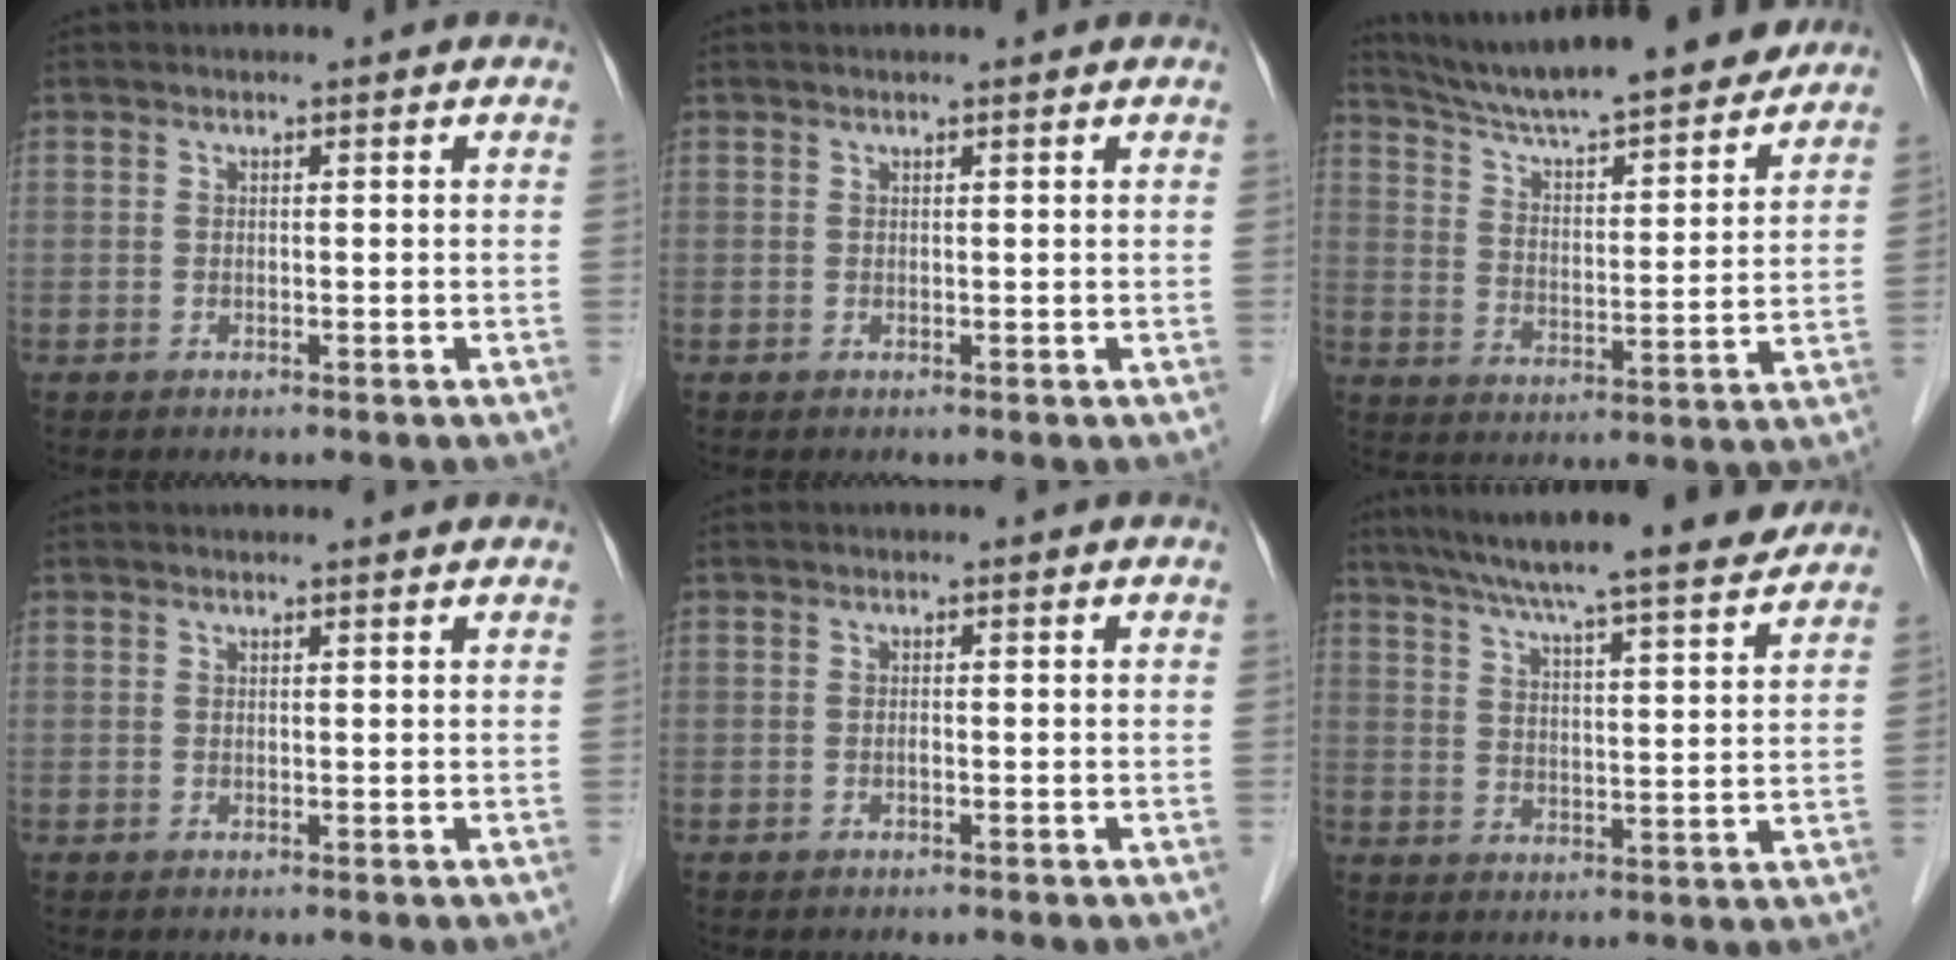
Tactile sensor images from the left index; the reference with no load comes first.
{"total": 1.4, "force": [1.3, 0.0, 0.5], "torque": [-0.012, 0.009, 0.019]}
{"total": 21.7, "force": [19.5, 2.7, 9.2], "torque": [-0.150, 0.002, 0.284]}
{"total": 2.0, "force": [2.0, 0.1, 0.5], "torque": [-0.011, 0.007, 0.023]}
{"total": 0.0}
{"total": 19.6, "force": [17.2, 0.8, 9.3], "torque": [-0.149, 0.007, 0.239]}